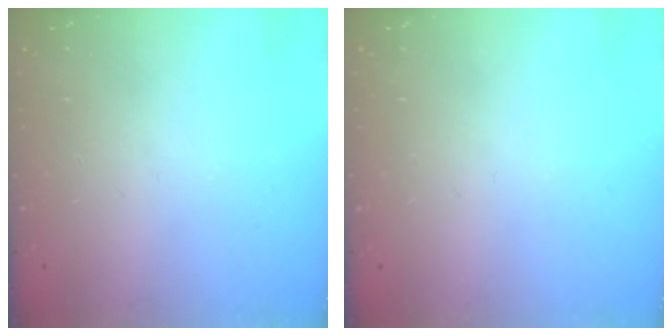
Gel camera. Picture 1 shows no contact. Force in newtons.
{"total": 0.0}